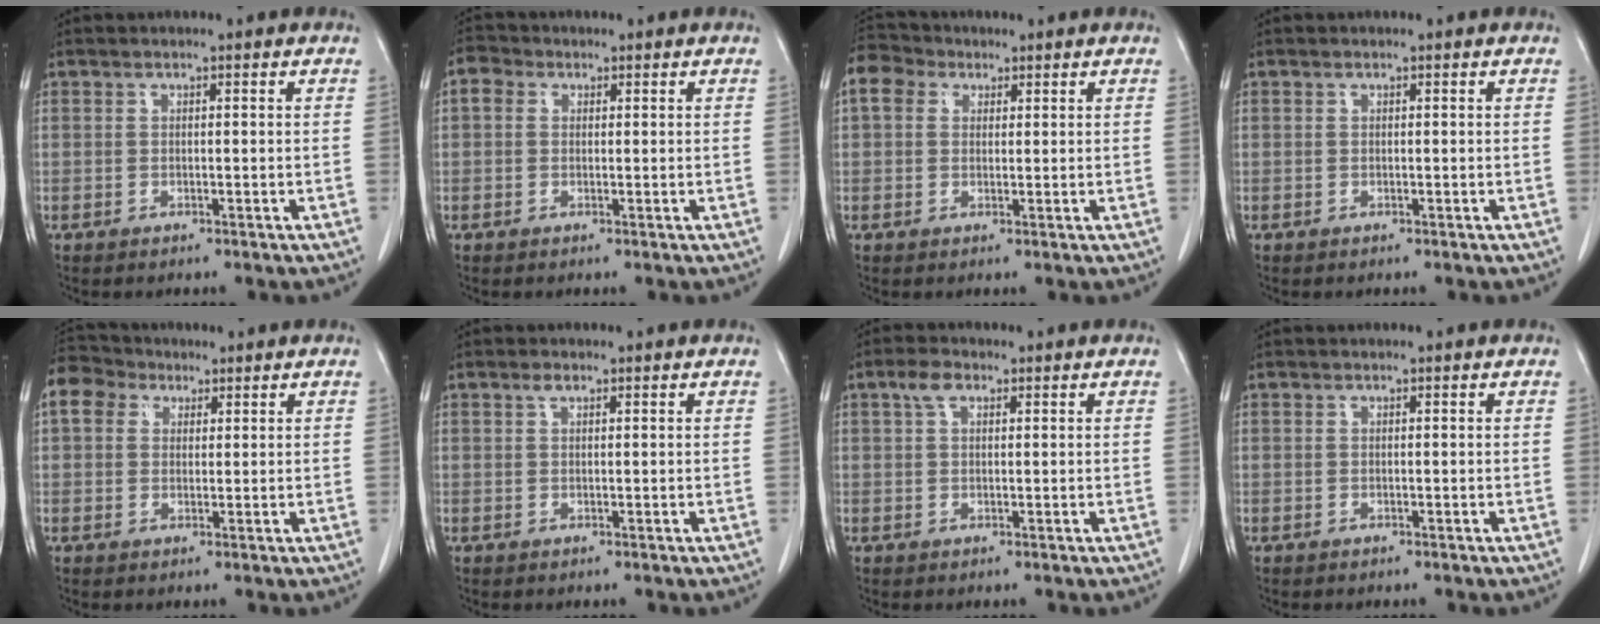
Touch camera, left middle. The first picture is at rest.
{"total": 2.4, "force": [0.7, 2.0, 1.0], "torque": [-0.020, 0.014, 0.009]}
{"total": 5.2, "force": [2.4, 4.0, 2.3], "torque": [-0.052, 0.026, 0.045]}
{"total": 0.0}
{"total": 6.8, "force": [3.5, 5.2, 2.6], "torque": [-0.061, 0.035, 0.068]}
{"total": 1.0, "force": [0.7, 0.3, 0.6], "torque": [-0.016, 0.003, 0.013]}
{"total": 2.6, "force": [1.3, 1.4, 1.8], "torque": [-0.040, 0.013, 0.027]}
{"total": 0.0}